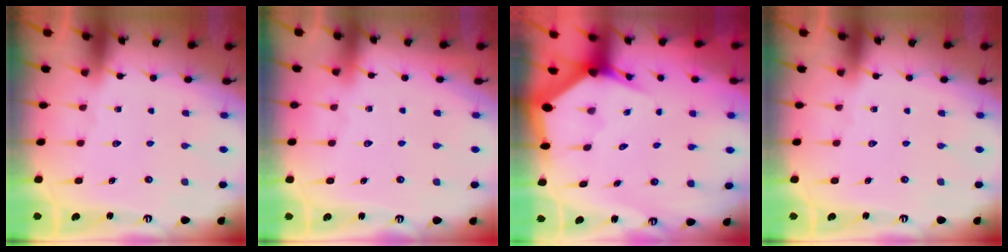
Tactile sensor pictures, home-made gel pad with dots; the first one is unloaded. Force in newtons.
{"total": 3.4, "press": 3.4, "slide": 0.5}
{"total": 4.3, "press": 4.2, "slide": 0.4}
{"total": 0.0}